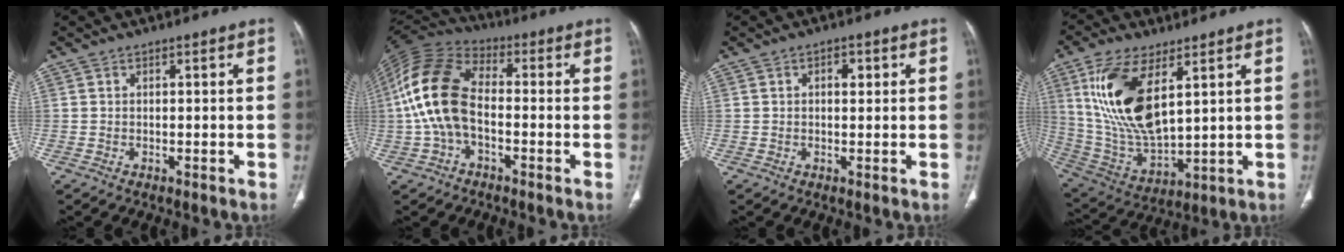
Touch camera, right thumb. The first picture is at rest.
{"total": 15.0, "force": [-1.6, 9.1, 11.8], "torque": [-0.248, 0.035, -0.038]}
{"total": 2.4, "force": [0.8, 1.3, 1.8], "torque": [-0.021, 0.001, 0.009]}
{"total": 18.4, "force": [6.7, 8.2, 15.0], "torque": [-0.292, -0.028, 0.142]}